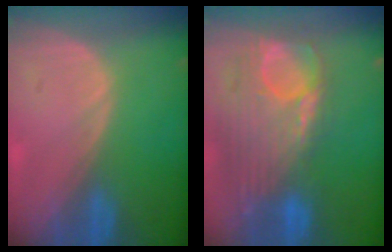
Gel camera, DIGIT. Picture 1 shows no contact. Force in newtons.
{"total": 12.7, "press": 10.7, "slide": 6.9}